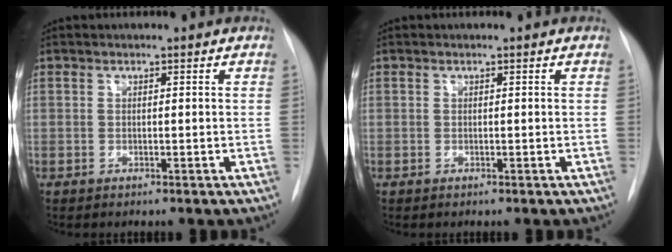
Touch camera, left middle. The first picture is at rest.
{"total": 0.0}